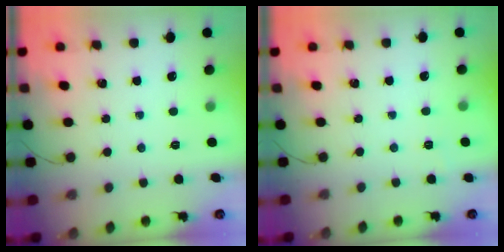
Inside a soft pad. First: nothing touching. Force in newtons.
{"total": 5.8, "press": 5.6, "slide": 1.4}